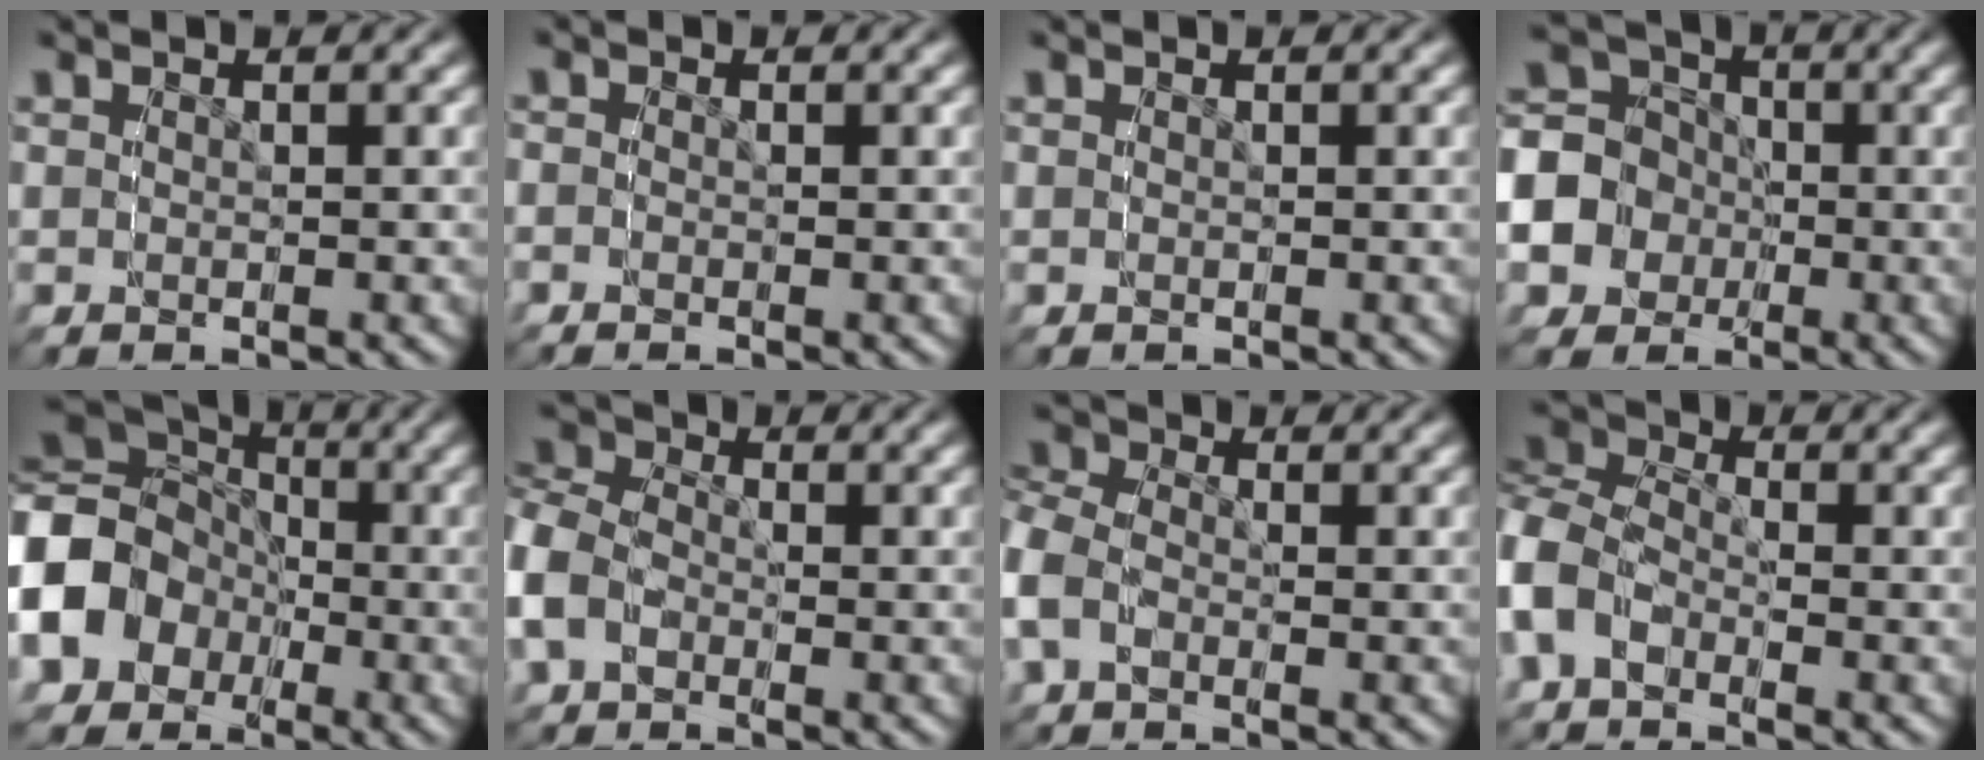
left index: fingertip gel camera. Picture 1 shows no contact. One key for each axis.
{"total": 1.6, "fx": -0.9, "fy": -1.1, "fz": -0.6, "tx": 0.015, "ty": -0.002, "tz": -0.019}
{"total": 0.0}
{"total": 9.3, "fx": -1.2, "fy": 8.6, "fz": 3.3, "tx": -0.075, "ty": -0.035, "tz": -0.018}
{"total": 9.1, "fx": -1.4, "fy": 7.9, "fz": 4.2, "tx": -0.087, "ty": -0.015, "tz": -0.025}
{"total": 6.2, "fx": -1.7, "fy": 4.9, "fz": 3.4, "tx": -0.063, "ty": -0.013, "tz": -0.031}
{"total": 3.8, "fx": -2.1, "fy": 2.7, "fz": 1.7, "tx": -0.038, "ty": -0.010, "tz": -0.040}
{"total": 9.3, "fx": -1.5, "fy": 7.4, "fz": 5.5, "tx": -0.103, "ty": -0.011, "tz": -0.031}